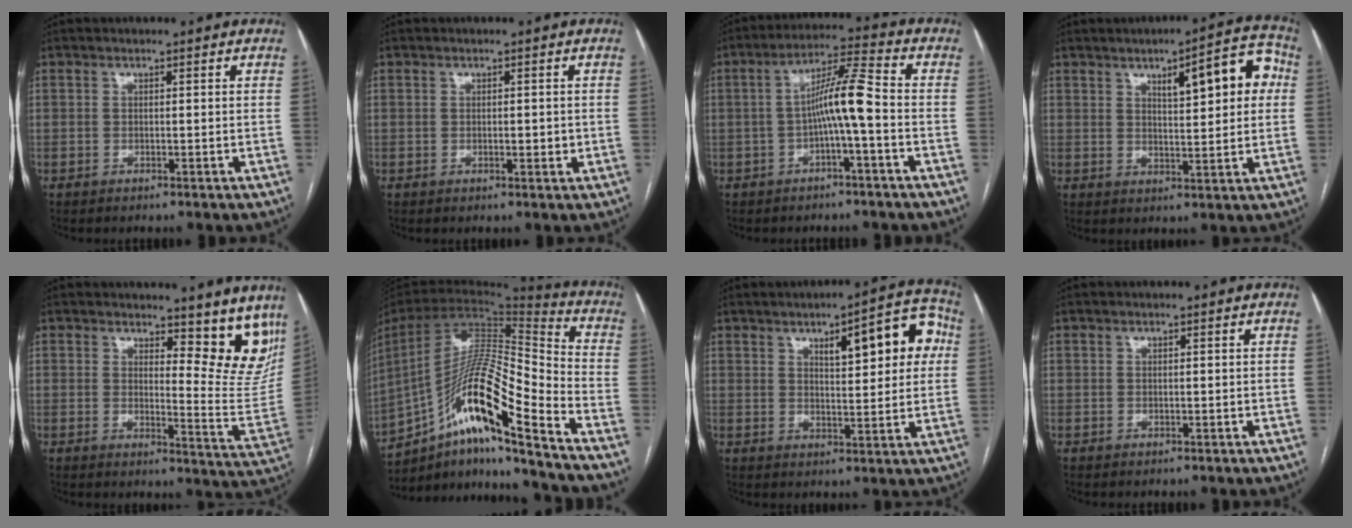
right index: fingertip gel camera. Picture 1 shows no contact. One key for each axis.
{"total": 1.4, "fx": -0.1, "fy": 0.7, "fz": 1.2, "tx": -0.017, "ty": -0.001, "tz": 0.000}
{"total": 7.6, "fx": -1.4, "fy": 0.0, "fz": 7.5, "tx": -0.135, "ty": 0.023, "tz": -0.026}
{"total": 10.5, "fx": 3.3, "fy": 2.7, "fz": 9.6, "tx": -0.125, "ty": 0.024, "tz": 0.044}
{"total": 11.8, "fx": 10.1, "fy": 3.3, "fz": 5.0, "tx": -0.029, "ty": -0.048, "tz": 0.102}
{"total": 20.3, "fx": -12.6, "fy": 1.0, "fz": 15.9, "tx": -0.300, "ty": 0.005, "tz": -0.229}
{"total": 11.7, "fx": 4.0, "fy": 3.4, "fz": 10.4, "tx": -0.127, "ty": 0.025, "tz": 0.052}
{"total": 0.0}